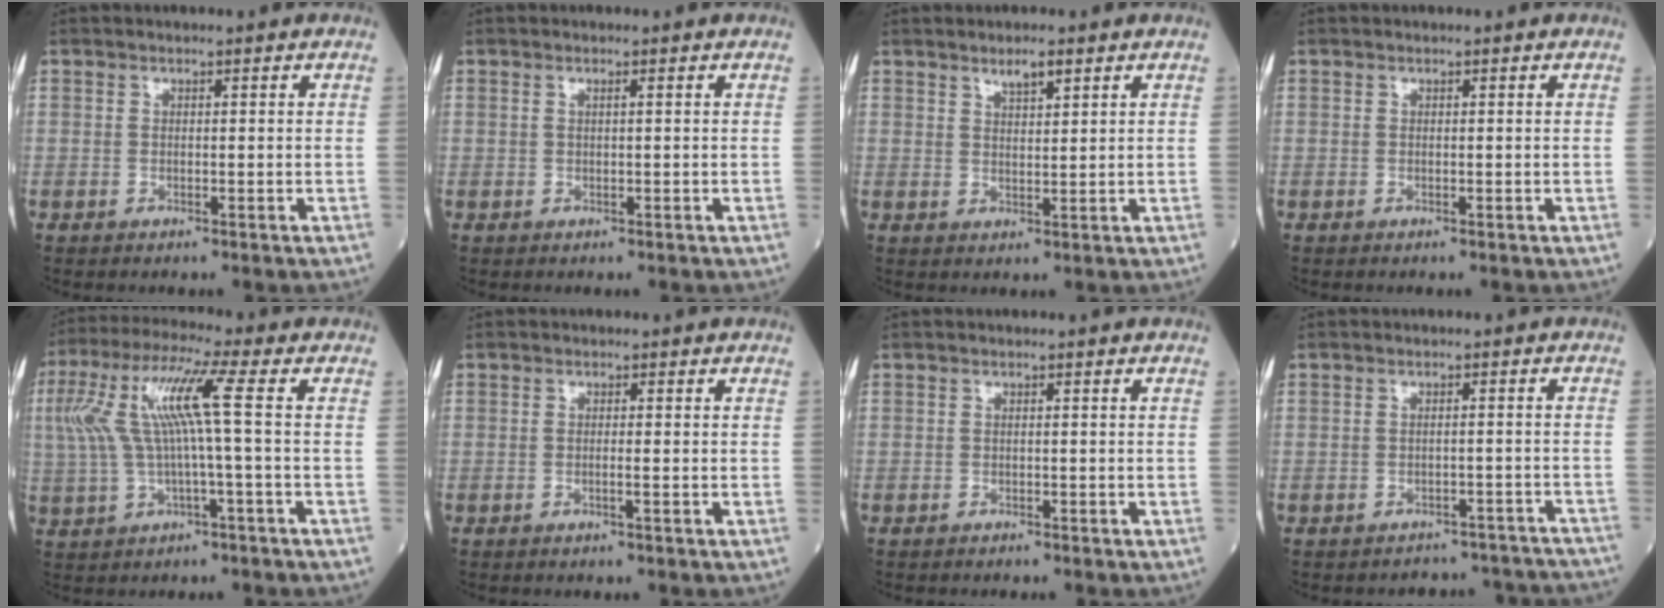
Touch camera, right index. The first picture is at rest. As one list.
[{"total": 0.5, "force": [0.2, 0.0, 0.5], "torque": [-0.012, 0.003, 0.004]}, {"total": 2.7, "force": [1.9, 0.6, 1.8], "torque": [-0.034, -0.001, 0.034]}, {"total": 0.0}, {"total": 10.5, "force": [1.1, 0.1, 10.5], "torque": [-0.224, 0.032, 0.022]}, {"total": 0.8, "force": [-0.3, -0.2, 0.7], "torque": [-0.012, 0.001, -0.008]}, {"total": 1.0, "force": [-0.9, 0.2, 0.3], "torque": [-0.008, -0.001, -0.013]}, {"total": 13.1, "force": [-12.7, 3.1, -0.3], "torque": [0.027, 0.046, -0.137]}]